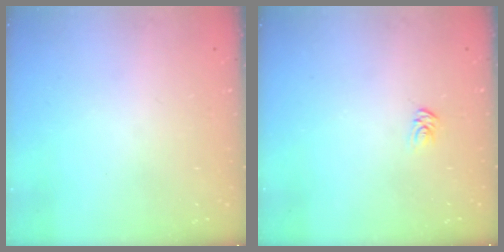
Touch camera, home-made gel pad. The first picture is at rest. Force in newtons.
{"total": 2.6, "press": 2.6, "slide": 0.3}